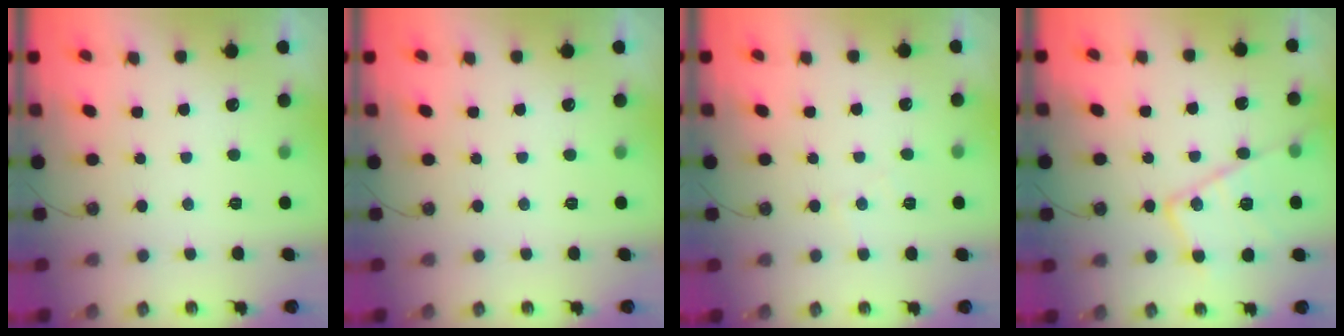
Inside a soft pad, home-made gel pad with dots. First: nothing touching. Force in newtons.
{"total": 0.0}
{"total": 3.0, "press": 2.9, "slide": 0.5}
{"total": 16.9, "press": 16.9, "slide": 1.3}